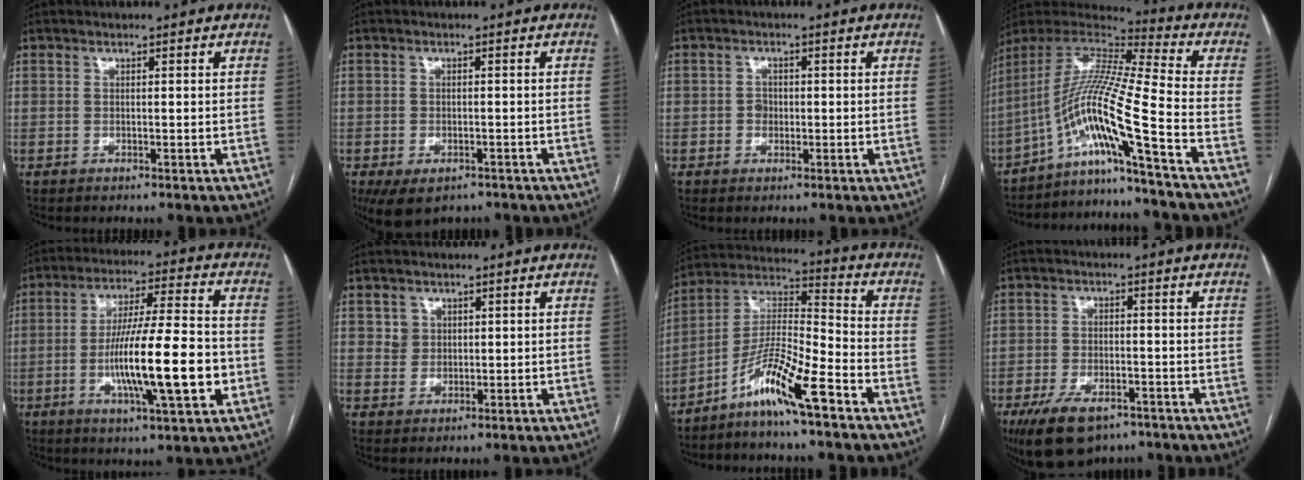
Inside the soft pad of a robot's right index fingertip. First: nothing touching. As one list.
[{"total": 6.8, "force": [-4.5, 3.9, 3.4], "torque": [-0.058, -0.006, -0.064]}, {"total": 1.7, "force": [-0.3, 1.4, 0.8], "torque": [-0.010, 0.006, -0.005]}, {"total": 15.0, "force": [-7.9, -2.6, 12.5], "torque": [-0.252, 0.014, -0.144]}, {"total": 15.8, "force": [-3.5, 1.5, 15.3], "torque": [-0.266, -0.003, -0.057]}, {"total": 2.3, "force": [1.0, 2.1, 0.1], "torque": [0.010, 0.000, 0.014]}, {"total": 11.2, "force": [-7.3, 0.3, 8.5], "torque": [-0.171, 0.004, -0.141]}, {"total": 9.7, "force": [-6.5, 4.6, 5.5], "torque": [-0.099, -0.005, -0.105]}]